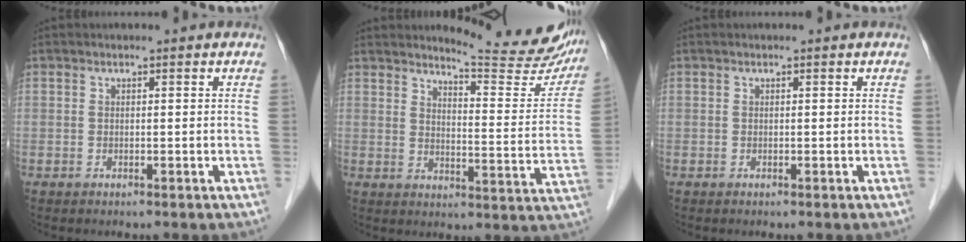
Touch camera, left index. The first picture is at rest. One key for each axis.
{"total": 15.8, "fx": 15.0, "fy": 1.6, "fz": 4.6, "tx": -0.053, "ty": -0.082, "tz": 0.168}
{"total": 0.0}